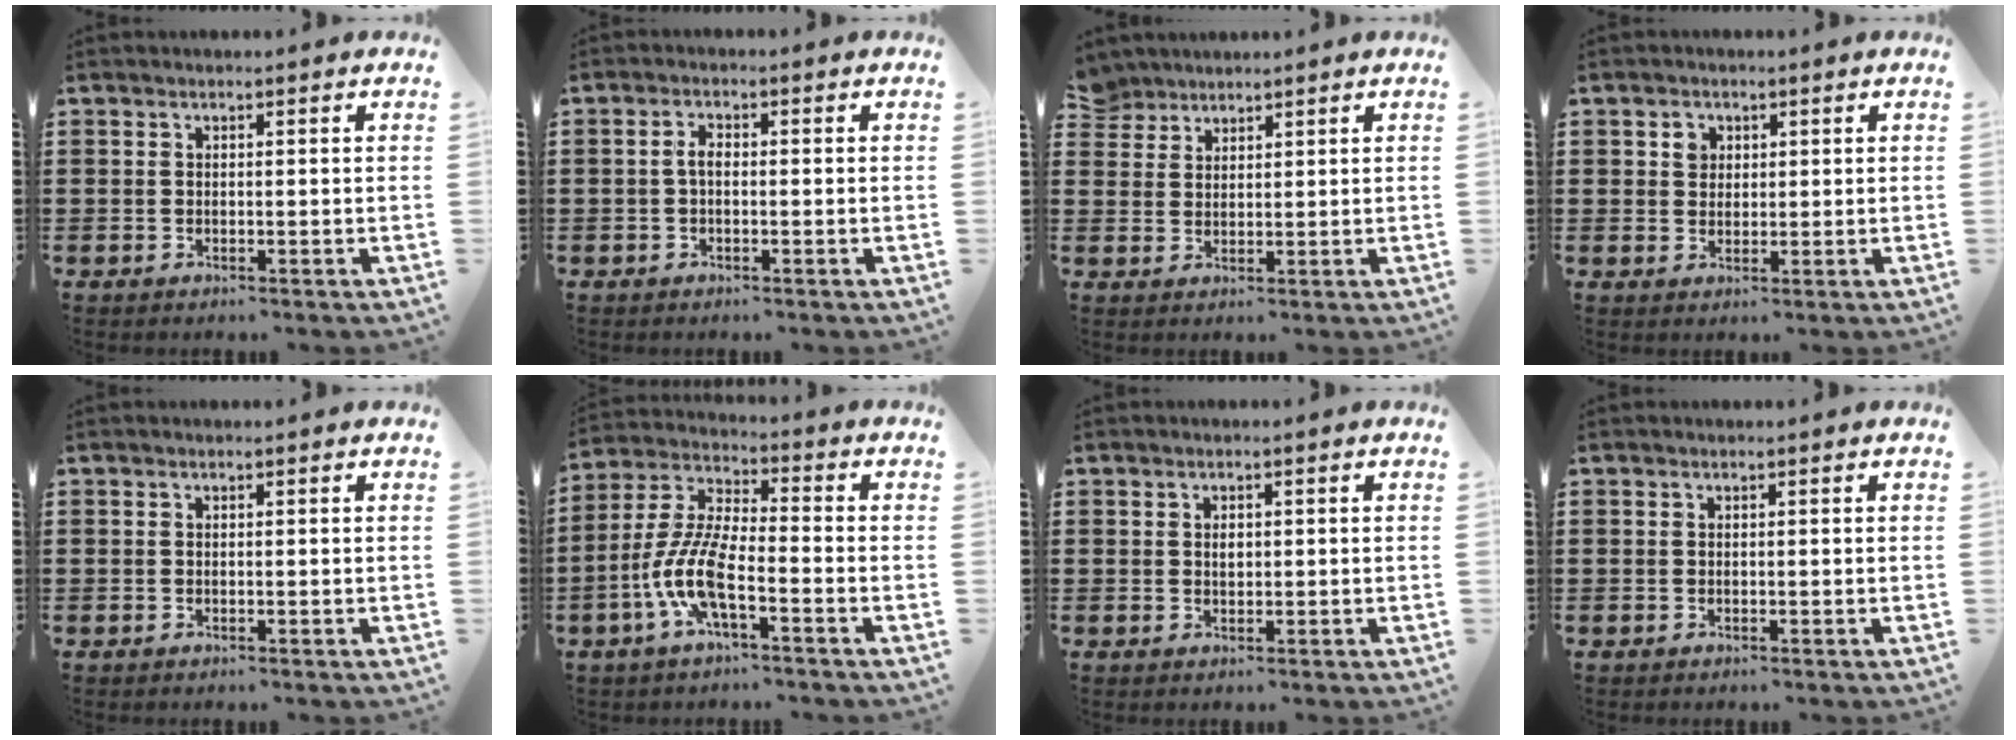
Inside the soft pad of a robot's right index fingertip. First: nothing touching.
{"total": 1.9, "force": [-0.3, 0.8, 1.7], "torque": [-0.041, -0.002, -0.009]}
{"total": 3.6, "force": [3.2, 1.6, -0.1], "torque": [-0.013, 0.006, 0.065]}
{"total": 2.3, "force": [1.0, 2.0, 0.7], "torque": [-0.022, 0.009, 0.017]}
{"total": 0.0}
{"total": 9.4, "force": [-4.0, 2.3, 8.2], "torque": [-0.207, -0.019, -0.082]}
{"total": 1.3, "force": [0.2, 0.8, 1.0], "torque": [-0.022, 0.005, 0.004]}
{"total": 0.0}